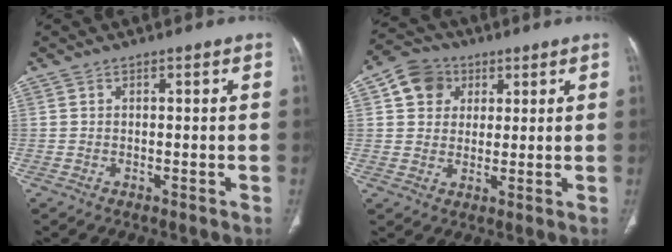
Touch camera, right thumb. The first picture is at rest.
{"total": 7.9, "force": [2.8, 6.9, 2.8], "torque": [-0.023, -0.002, 0.044]}